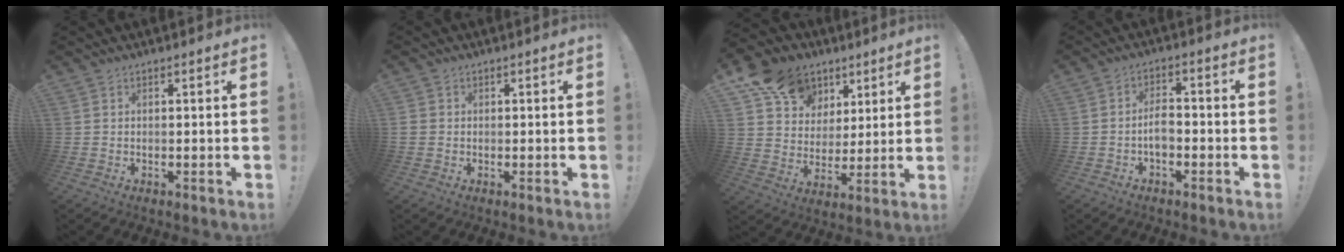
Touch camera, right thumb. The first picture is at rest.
{"total": 1.5, "force": [-0.1, 1.5, 0.2], "torque": [-0.002, 0.006, -0.001]}
{"total": 16.3, "force": [8.6, 12.7, 5.5], "torque": [-0.079, -0.039, 0.177]}
{"total": 4.9, "force": [-1.6, 2.7, 3.8], "torque": [-0.079, 0.003, -0.032]}